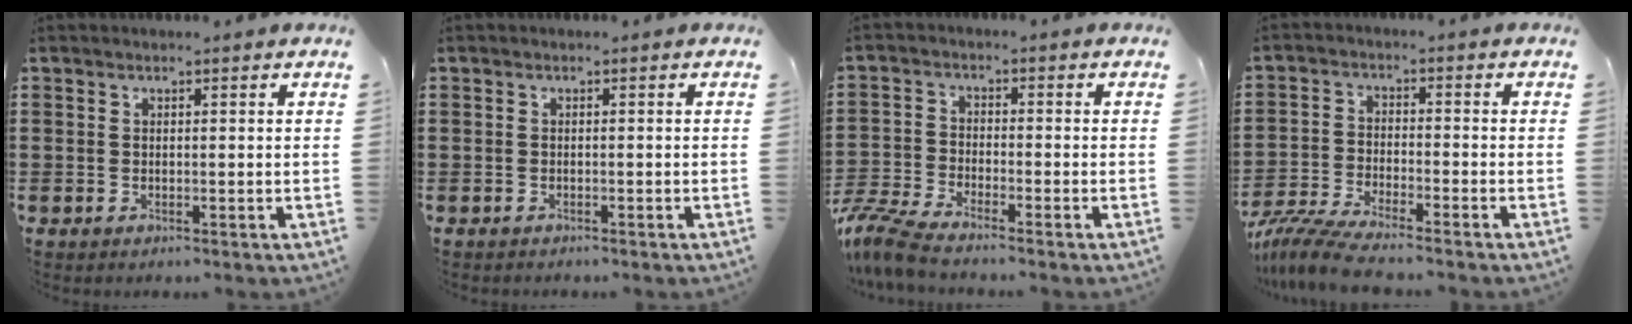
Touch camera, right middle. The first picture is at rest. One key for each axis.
{"total": 0.8, "fx": -0.6, "fy": 0.5, "fz": -0.2, "tx": 0.003, "ty": 0.004, "tz": -0.016}
{"total": 6.0, "fx": -5.4, "fy": 0.6, "fz": 2.5, "tx": -0.088, "ty": -0.018, "tz": -0.116}
{"total": 6.4, "fx": -6.0, "fy": 0.2, "fz": 2.2, "tx": -0.059, "ty": -0.011, "tz": -0.121}